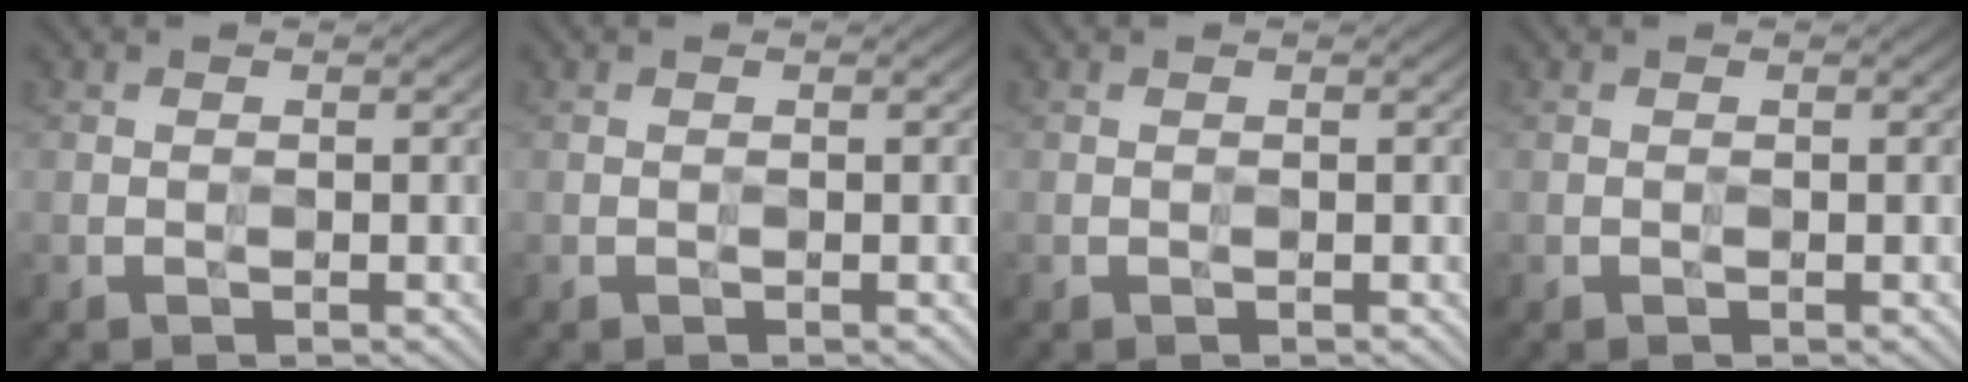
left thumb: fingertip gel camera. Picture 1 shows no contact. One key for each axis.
{"total": 0.0}
{"total": 0.0}
{"total": 0.0}